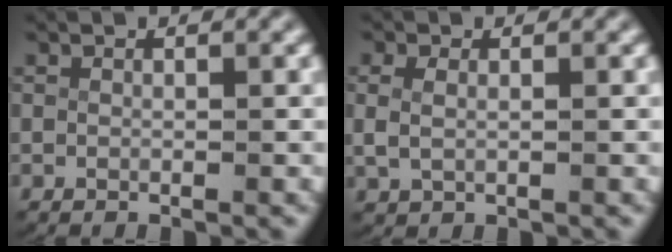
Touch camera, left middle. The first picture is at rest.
{"total": 2.1, "force": [0.4, 1.6, 1.3], "torque": [-0.043, -0.006, 0.015]}